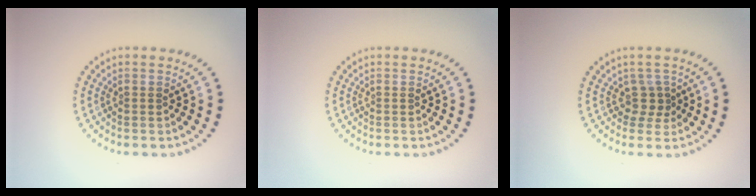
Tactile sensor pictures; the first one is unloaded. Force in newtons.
{"total": 0.0}
{"total": 1.8, "press": 1.1, "slide": 1.4}